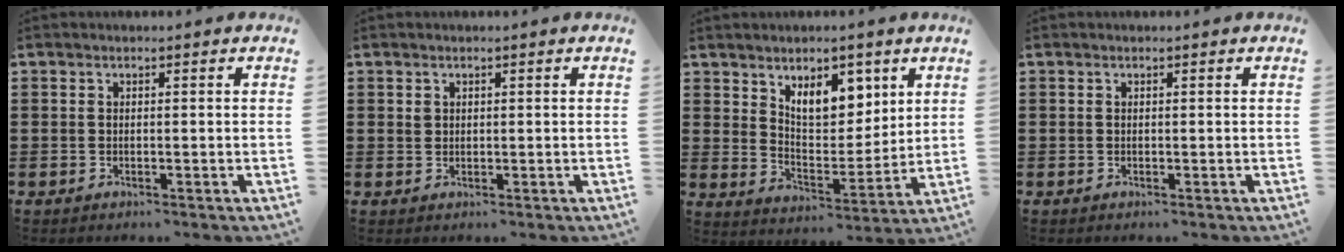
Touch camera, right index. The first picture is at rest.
{"total": 1.1, "force": [0.4, 0.9, 0.4], "torque": [-0.010, 0.003, 0.009]}
{"total": 8.3, "force": [5.2, 4.5, 4.7], "torque": [-0.081, -0.013, 0.089]}
{"total": 0.0}